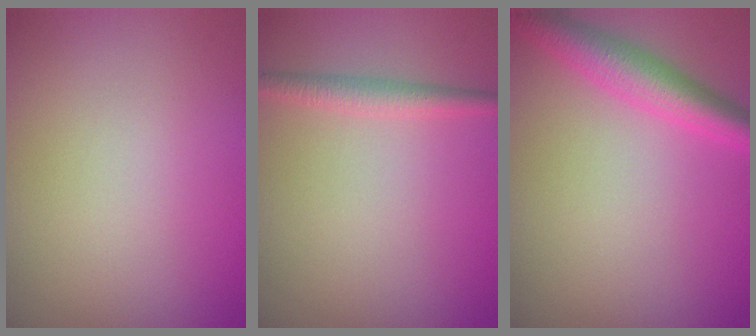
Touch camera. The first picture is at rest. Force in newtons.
{"total": 1.9, "press": 1.9, "slide": 0.0}
{"total": 4.3, "press": 4.3, "slide": 0.2}